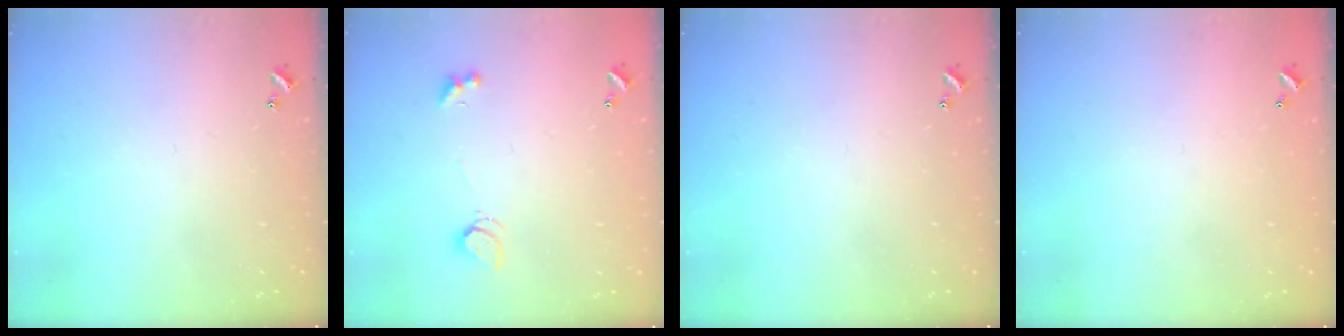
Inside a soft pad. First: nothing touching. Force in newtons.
{"total": 2.5, "press": 2.4, "slide": 0.6}
{"total": 0.0}
{"total": 2.8, "press": 2.8, "slide": 0.1}